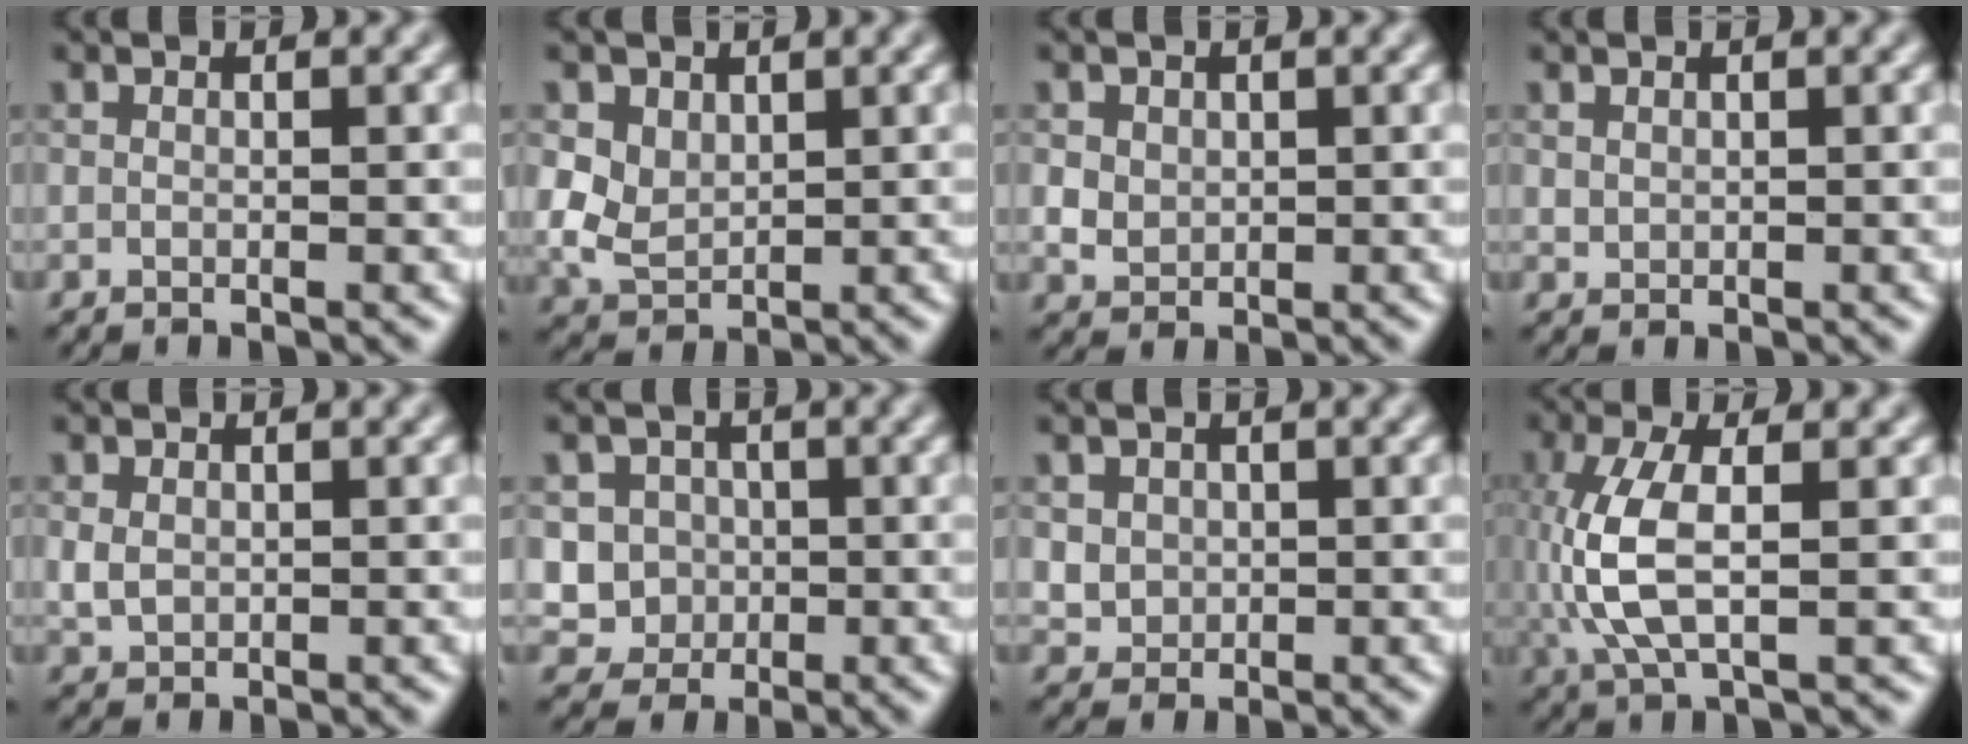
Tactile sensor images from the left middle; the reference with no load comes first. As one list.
[{"total": 3.4, "force": [1.0, 2.6, 1.9], "torque": [-0.044, -0.001, 0.019]}, {"total": 1.9, "force": [0.4, 1.6, 0.8], "torque": [-0.016, -0.006, 0.012]}, {"total": 0.7, "force": [0.4, 0.5, 0.2], "torque": [-0.005, -0.002, 0.013]}, {"total": 1.7, "force": [0.1, 1.4, 0.9], "torque": [-0.021, -0.001, 0.003]}, {"total": 4.4, "force": [0.0, 4.3, 1.1], "torque": [-0.007, 0.016, -0.006]}, {"total": 2.4, "force": [0.6, 2.2, 0.9], "torque": [-0.020, -0.002, 0.026]}, {"total": 5.7, "force": [-0.1, 2.2, 5.2], "torque": [-0.131, 0.001, -0.002]}]